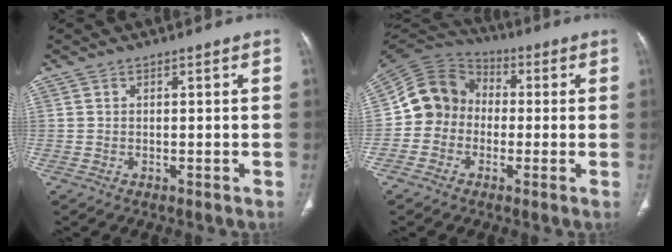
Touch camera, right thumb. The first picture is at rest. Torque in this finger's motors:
{"motor_torque": [-0.28, 0.56, 0.01, -0.21, 0.07]}